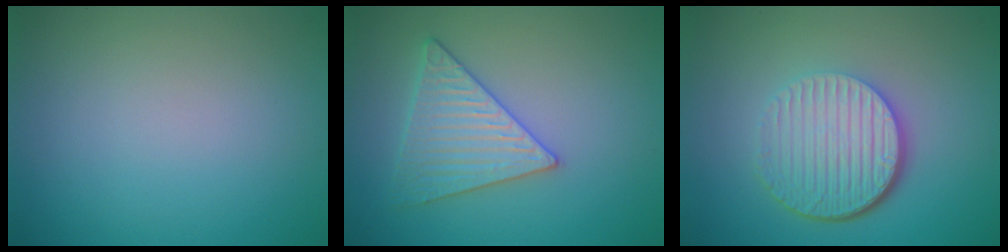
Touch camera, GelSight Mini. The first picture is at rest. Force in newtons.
{"total": 3.9, "press": 3.6, "slide": 1.3}
{"total": 6.4, "press": 4.4, "slide": 4.7}